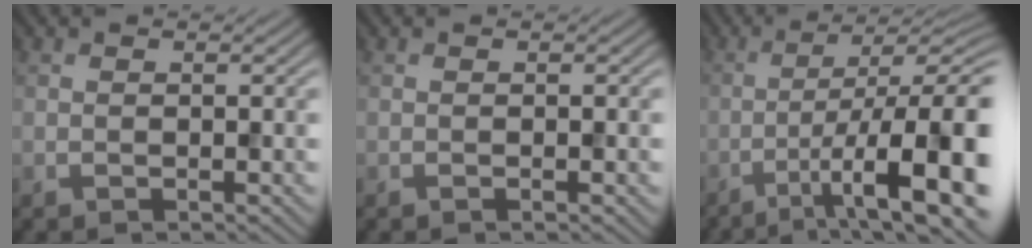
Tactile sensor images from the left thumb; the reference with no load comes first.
{"total": 0.5, "force": [-0.2, 0.0, 0.5], "torque": [-0.011, 0.001, -0.004]}
{"total": 14.5, "force": [-5.5, 3.6, 12.9], "torque": [-0.192, -0.004, -0.078]}